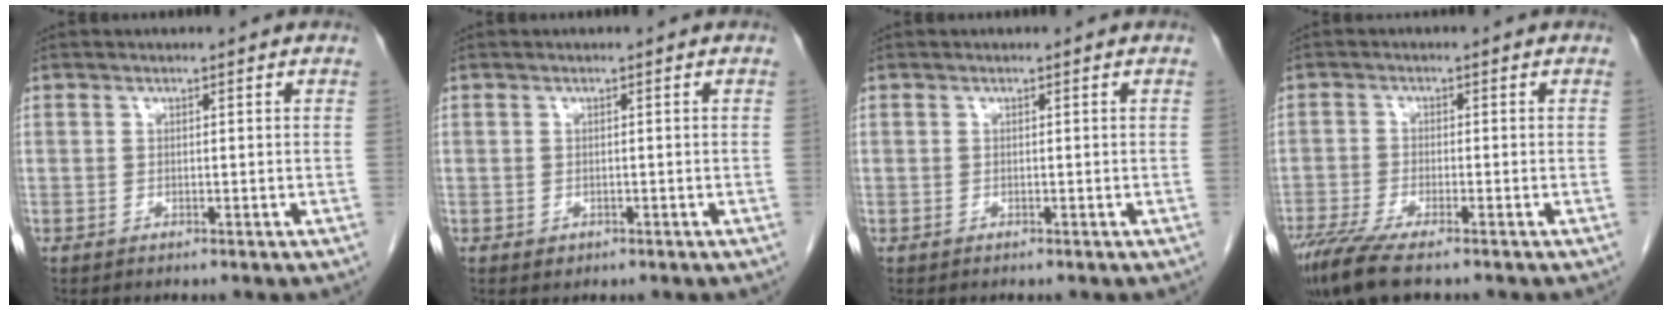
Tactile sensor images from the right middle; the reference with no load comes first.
{"total": 0.8, "force": [-0.3, 0.7, 0.3], "torque": [-0.005, 0.001, -0.001]}
{"total": 0.0}
{"total": 8.0, "force": [-5.9, 1.1, 5.2], "torque": [-0.094, -0.020, -0.103]}